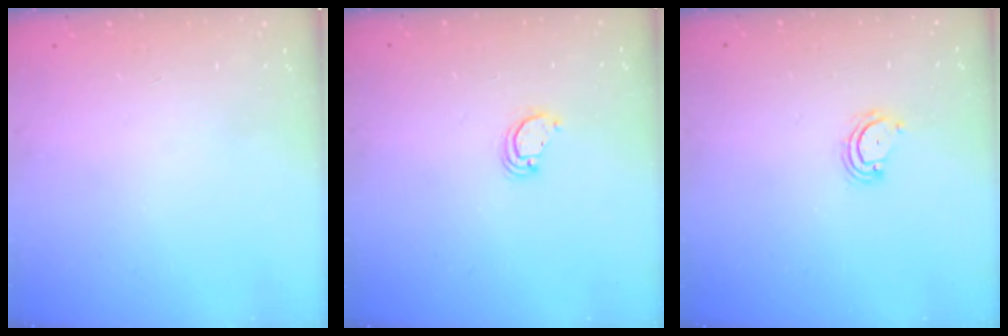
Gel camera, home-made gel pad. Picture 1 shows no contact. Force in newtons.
{"total": 3.4, "press": 3.4, "slide": 0.2}
{"total": 4.5, "press": 4.5, "slide": 0.4}